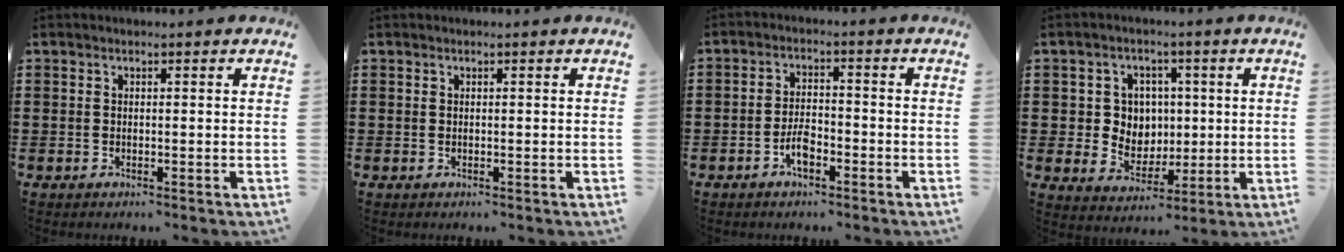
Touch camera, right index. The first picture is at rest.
{"total": 0.0}
{"total": 3.9, "force": [-2.1, 1.8, 2.8], "torque": [-0.064, 0.002, -0.043]}
{"total": 5.7, "force": [1.1, 5.4, 1.5], "torque": [-0.048, 0.017, 0.017]}